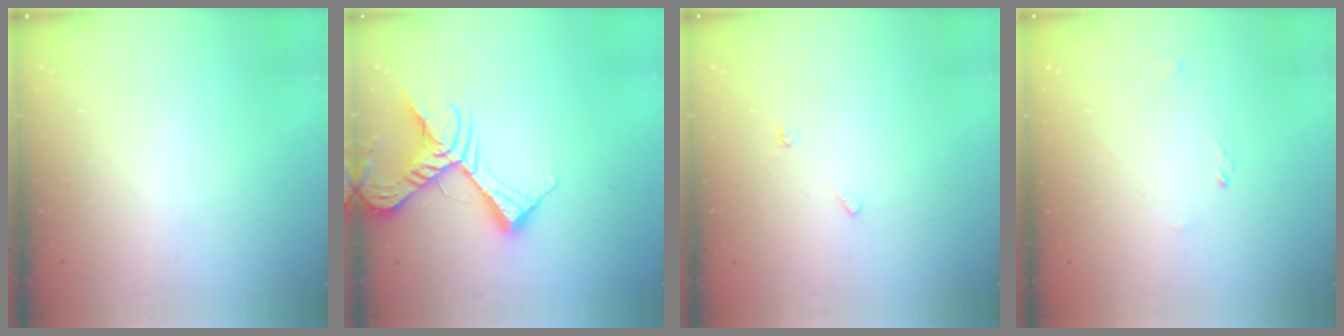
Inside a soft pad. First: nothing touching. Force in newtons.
{"total": 17.6, "press": 17.4, "slide": 2.2}
{"total": 3.6, "press": 3.5, "slide": 0.4}
{"total": 0.6, "press": 0.3, "slide": 0.5}